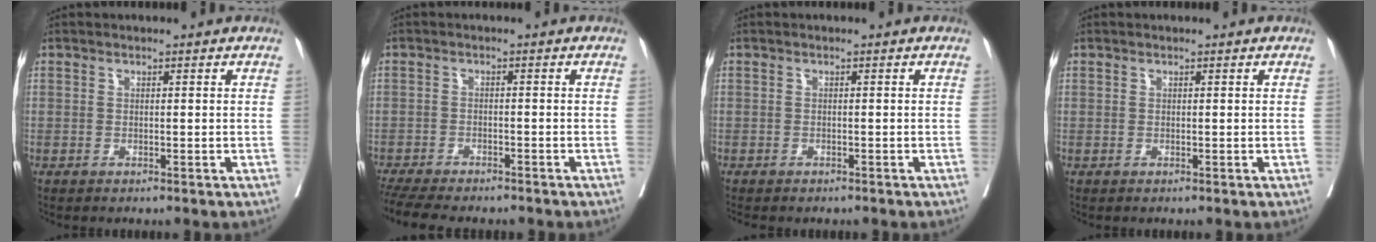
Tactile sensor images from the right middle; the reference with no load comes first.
{"total": 12.4, "force": [-10.8, 2.5, 5.5], "torque": [-0.104, -0.018, -0.156]}
{"total": 3.5, "force": [-3.1, 0.9, 1.5], "torque": [-0.025, -0.008, -0.038]}
{"total": 0.0}